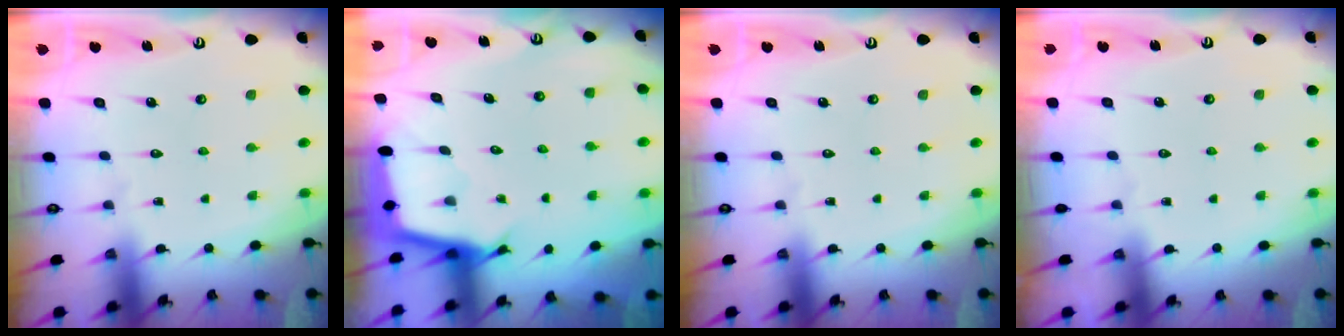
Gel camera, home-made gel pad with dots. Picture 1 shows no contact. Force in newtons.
{"total": 2.7, "press": 2.7, "slide": 0.1}
{"total": 0.0}
{"total": 0.0}